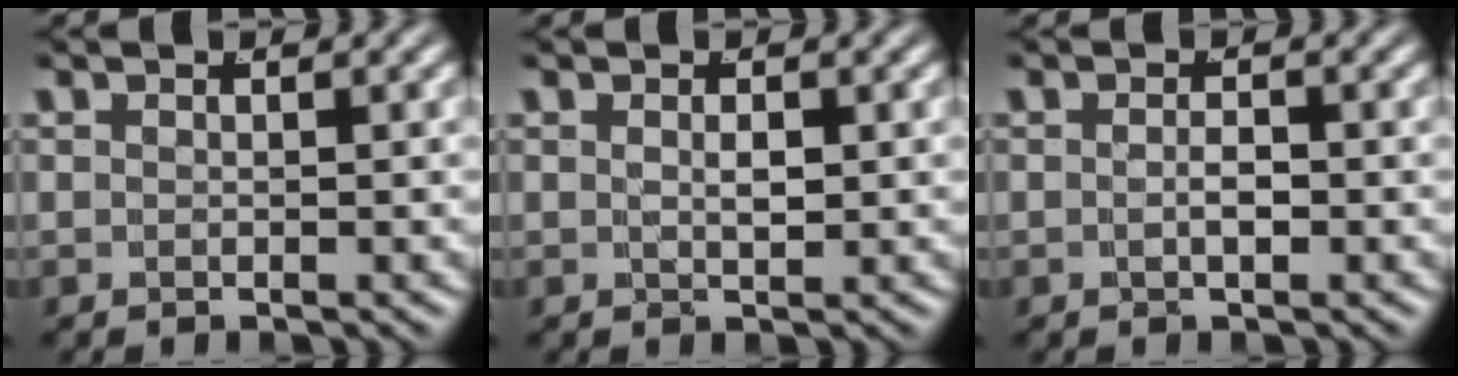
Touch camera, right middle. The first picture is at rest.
{"total": 1.1, "force": [0.2, 0.0, 1.0], "torque": [-0.016, -0.012, 0.014]}
{"total": 1.2, "force": [-0.5, 0.2, 1.0], "torque": [-0.019, -0.004, -0.006]}